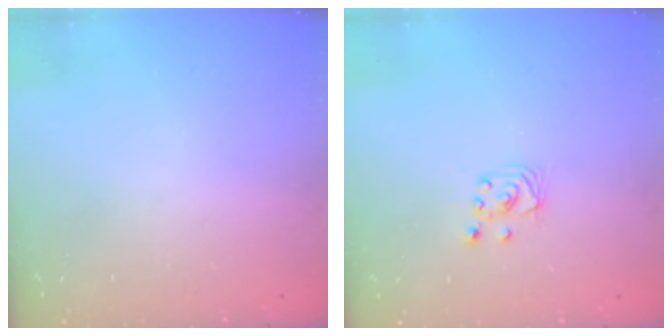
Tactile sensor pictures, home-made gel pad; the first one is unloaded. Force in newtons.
{"total": 2.7, "press": 2.7, "slide": 0.2}